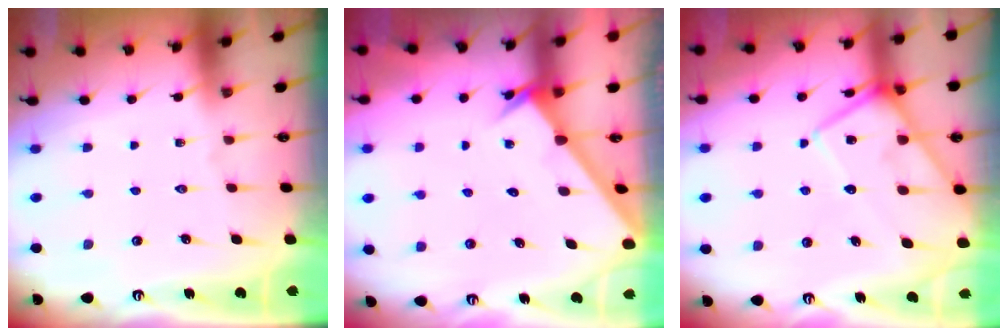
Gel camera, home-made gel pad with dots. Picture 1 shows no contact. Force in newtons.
{"total": 2.3, "press": 2.3, "slide": 0.2}
{"total": 14.2, "press": 14.1, "slide": 1.2}